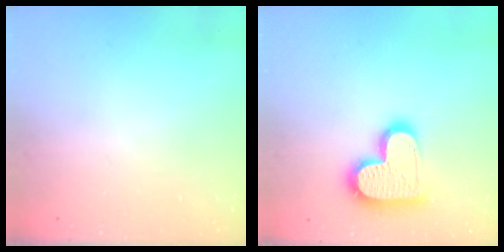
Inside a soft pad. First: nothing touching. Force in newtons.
{"total": 16.8, "press": 16.7, "slide": 1.3}